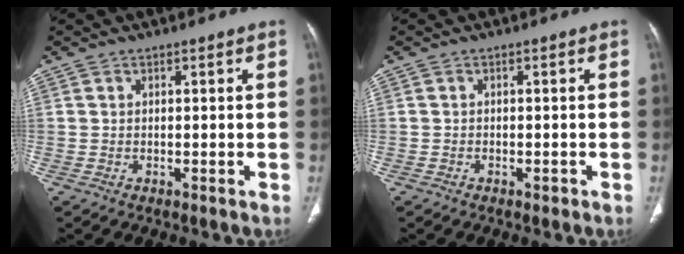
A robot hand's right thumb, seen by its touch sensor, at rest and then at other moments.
{"total": 0.8, "force": [-0.5, 0.5, 0.4], "torque": [-0.006, 0.000, -0.009]}